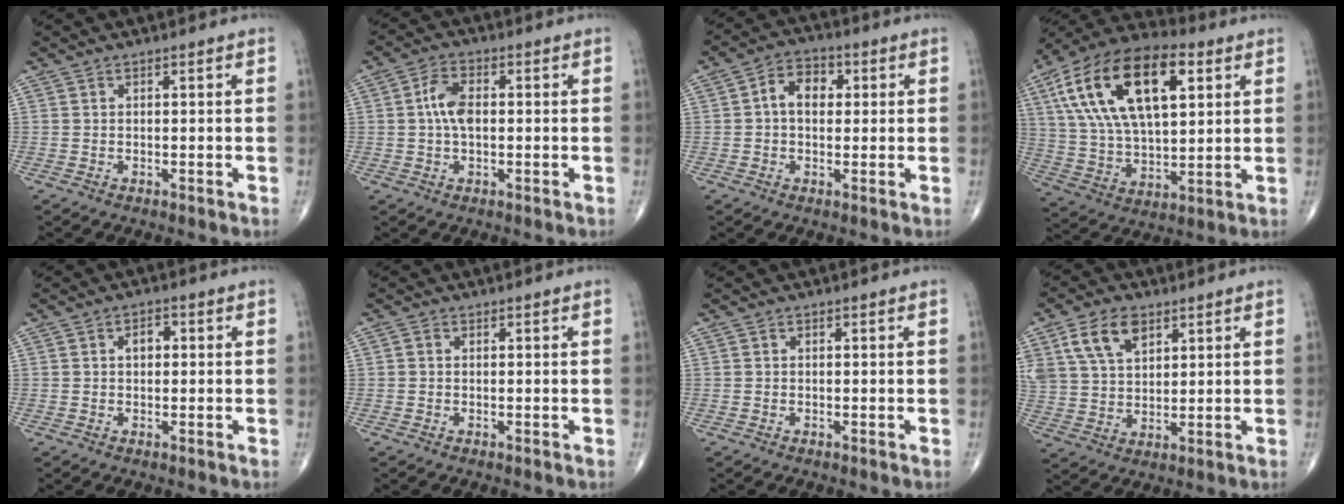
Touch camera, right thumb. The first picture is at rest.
{"total": 6.6, "force": [0.5, 3.6, 5.4], "torque": [-0.105, 0.011, 0.002]}
{"total": 6.8, "force": [1.0, 4.8, 4.7], "torque": [-0.056, 0.016, 0.007]}
{"total": 24.6, "force": [8.5, 12.1, 19.6], "torque": [-0.354, 0.001, 0.146]}
{"total": 2.7, "force": [0.3, 1.9, 1.9], "torque": [-0.024, 0.010, 0.002]}
{"total": 0.9, "force": [0.0, 0.8, 0.4], "torque": [-0.005, 0.001, -0.002]}
{"total": 0.0}
{"total": 10.2, "force": [5.1, 6.2, 6.3], "torque": [-0.107, -0.010, 0.102]}